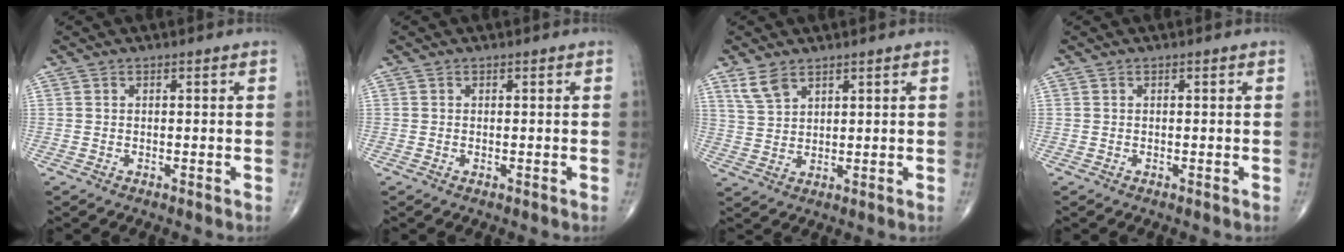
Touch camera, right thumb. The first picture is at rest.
{"total": 0.0}
{"total": 4.6, "force": [3.2, 2.3, 2.4], "torque": [-0.043, -0.012, 0.072]}
{"total": 0.0}